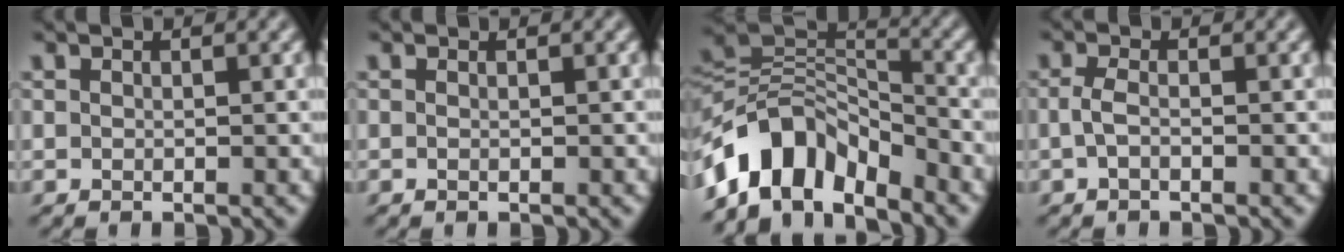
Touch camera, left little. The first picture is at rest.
{"total": 0.0}
{"total": 8.7, "force": [-5.7, 4.4, 4.8], "torque": [-0.071, 0.011, -0.115]}
{"total": 1.6, "force": [-0.6, 0.6, 1.3], "torque": [-0.034, 0.003, -0.015]}